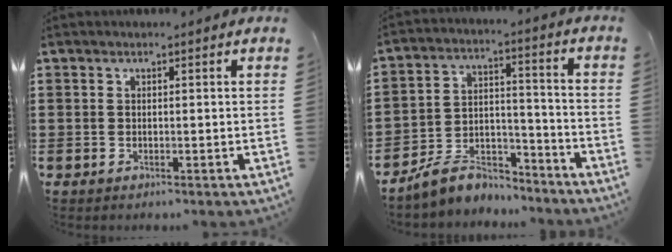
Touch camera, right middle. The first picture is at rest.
{"total": 7.4, "force": [-6.7, 2.8, 1.1], "torque": [-0.033, 0.017, -0.136]}